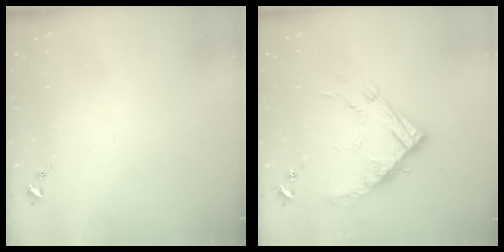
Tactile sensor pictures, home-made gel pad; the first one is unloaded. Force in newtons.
{"total": 15.1, "press": 15.1, "slide": 1.5}